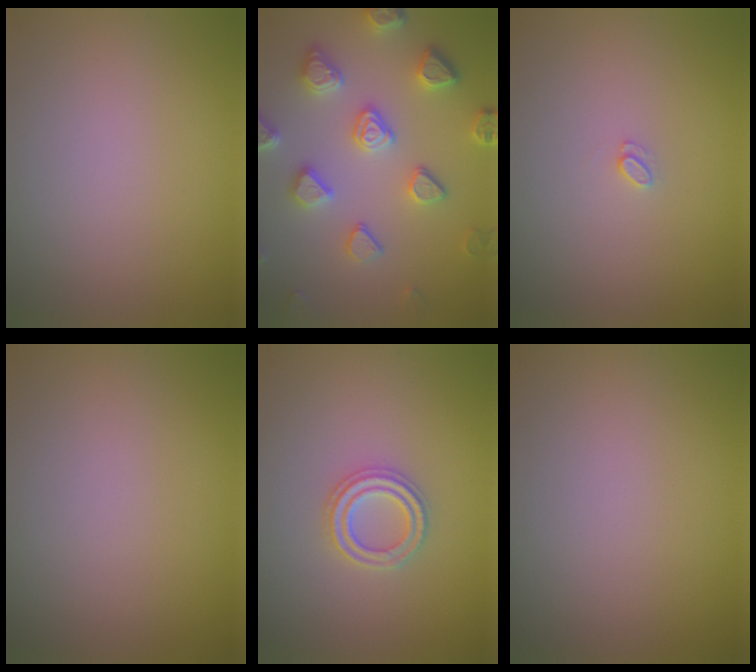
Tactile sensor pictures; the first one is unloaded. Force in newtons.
{"total": 5.5, "press": 4.9, "slide": 2.6}
{"total": 0.7, "press": 0.7, "slide": 0.1}
{"total": 0.0}
{"total": 2.3, "press": 2.2, "slide": 0.4}
{"total": 0.0}